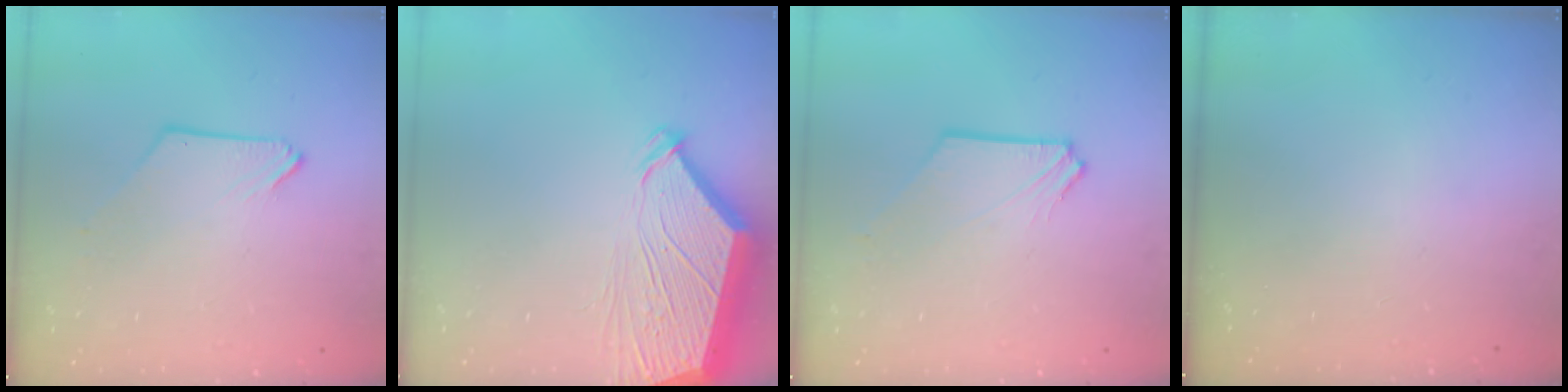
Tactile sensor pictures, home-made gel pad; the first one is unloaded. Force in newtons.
{"total": 9.6, "press": 9.5, "slide": 1.3}
{"total": 1.0, "press": 1.0, "slide": 0.1}
{"total": 0.0}